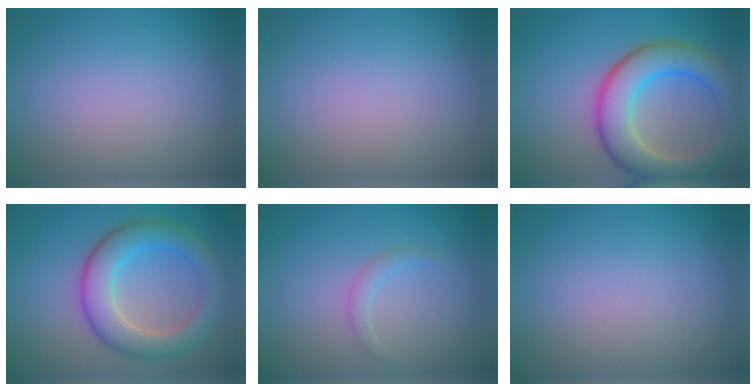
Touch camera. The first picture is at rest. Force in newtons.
{"total": 0.0}
{"total": 7.5, "press": 7.5, "slide": 0.4}
{"total": 6.1, "press": 6.1, "slide": 0.1}
{"total": 1.1, "press": 1.1, "slide": 0.1}
{"total": 0.0}